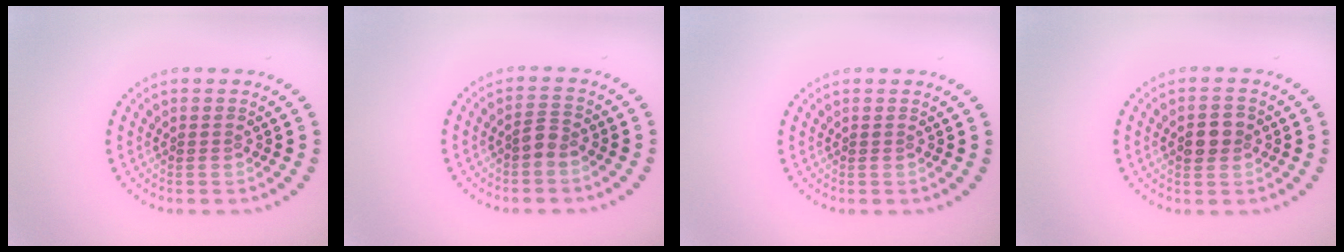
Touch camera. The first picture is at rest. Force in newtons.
{"total": 1.5, "press": 1.2, "slide": 1.0}
{"total": 0.0}
{"total": 2.2, "press": 2.2, "slide": 0.0}